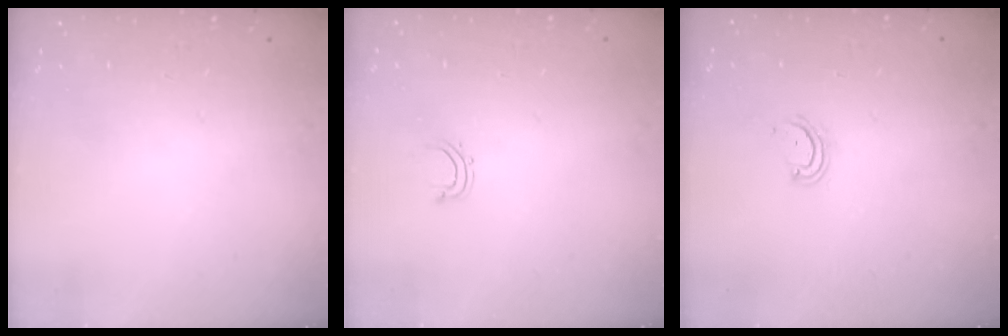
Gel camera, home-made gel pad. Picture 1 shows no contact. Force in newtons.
{"total": 2.8, "press": 2.7, "slide": 0.5}
{"total": 3.9, "press": 3.9, "slide": 0.3}